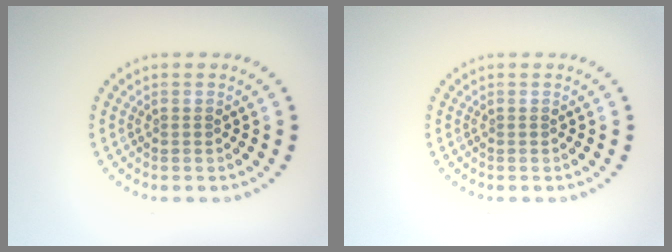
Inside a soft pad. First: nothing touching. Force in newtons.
{"total": 0.0}